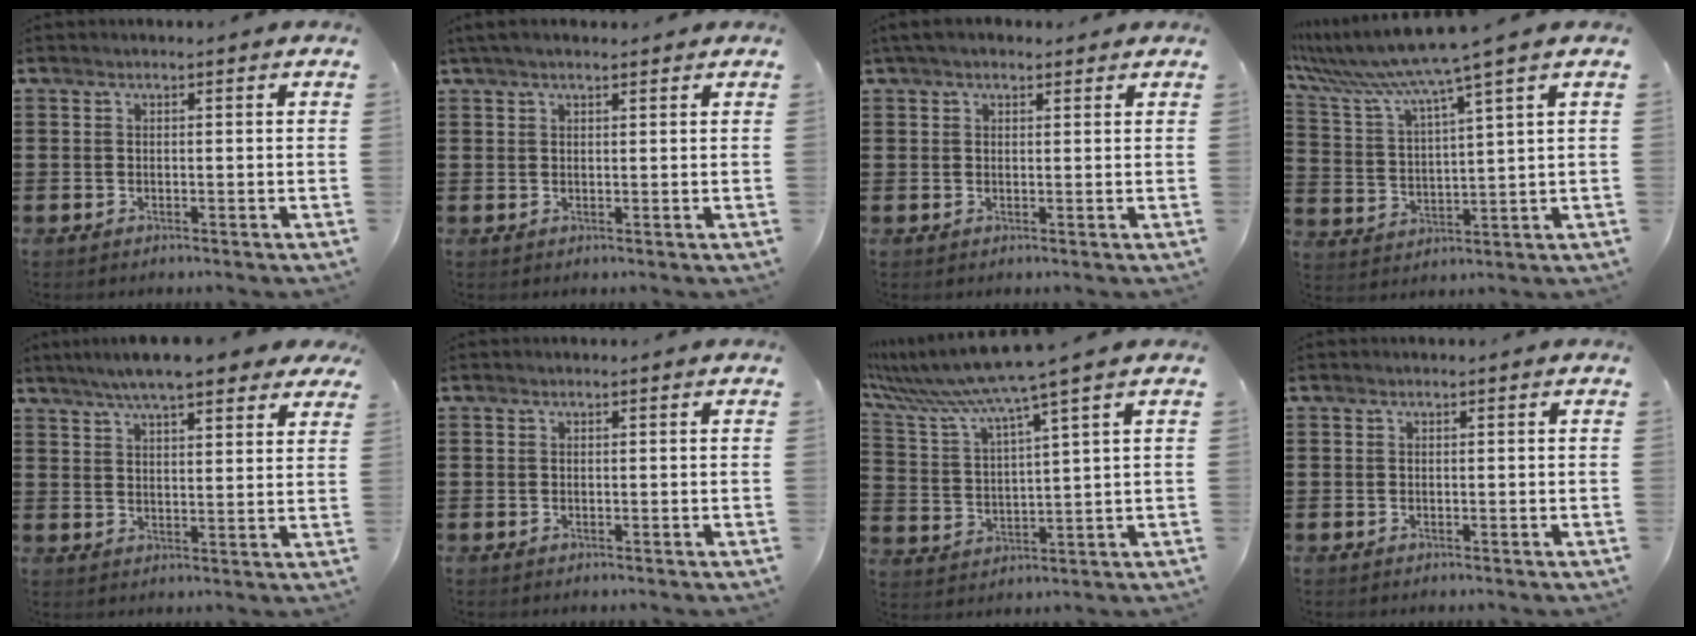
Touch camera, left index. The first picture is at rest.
{"total": 2.1, "force": [1.4, 0.4, 1.4], "torque": [-0.030, 0.004, 0.026]}
{"total": 2.2, "force": [1.6, 1.0, 1.2], "torque": [-0.029, 0.008, 0.030]}
{"total": 7.7, "force": [6.4, -1.1, 4.1], "torque": [-0.109, -0.047, 0.103]}
{"total": 7.4, "force": [6.3, 0.9, 3.7], "torque": [-0.091, -0.010, 0.114]}
{"total": 0.0}
{"total": 7.3, "force": [6.1, -1.1, 3.9], "torque": [-0.103, -0.045, 0.097]}
{"total": 0.0}